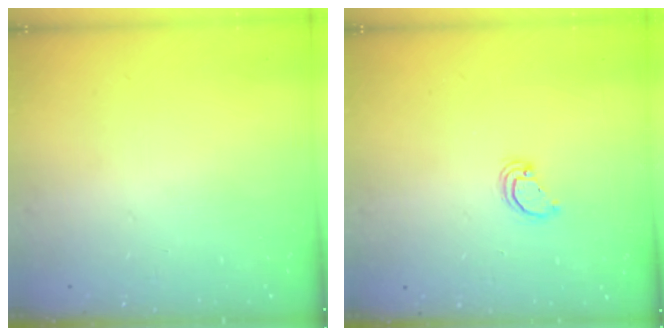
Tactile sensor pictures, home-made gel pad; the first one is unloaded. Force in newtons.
{"total": 3.3, "press": 3.3, "slide": 0.2}